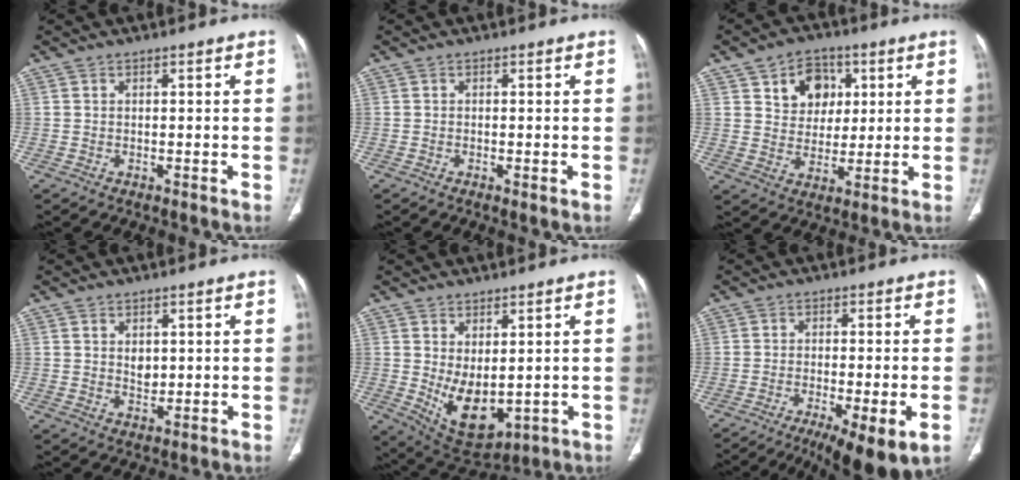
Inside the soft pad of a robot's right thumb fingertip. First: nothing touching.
{"total": 0.8, "force": [-0.3, 0.2, 0.8], "torque": [-0.019, -0.004, -0.005]}
{"total": 9.8, "force": [3.8, 7.7, 4.8], "torque": [-0.033, -0.012, 0.064]}
{"total": 2.6, "force": [0.7, 1.8, 1.8], "torque": [-0.022, -0.007, 0.016]}
{"total": 9.9, "force": [-0.1, 5.6, 8.2], "torque": [-0.119, -0.018, 0.030]}
{"total": 13.6, "force": [-7.4, 3.4, 10.9], "torque": [-0.154, -0.004, -0.112]}